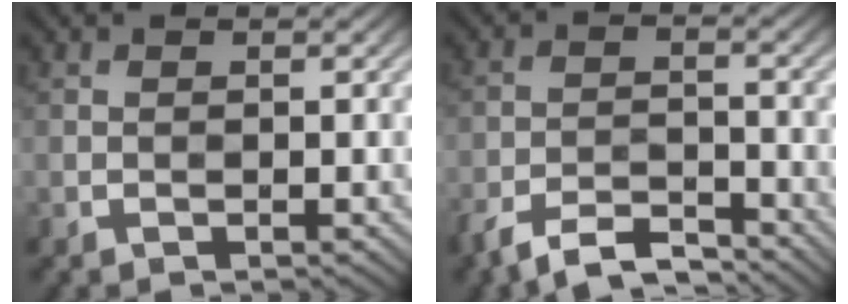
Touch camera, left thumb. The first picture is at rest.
{"total": 6.9, "force": [-5.8, 2.0, 3.2], "torque": [-0.060, -0.007, -0.112]}